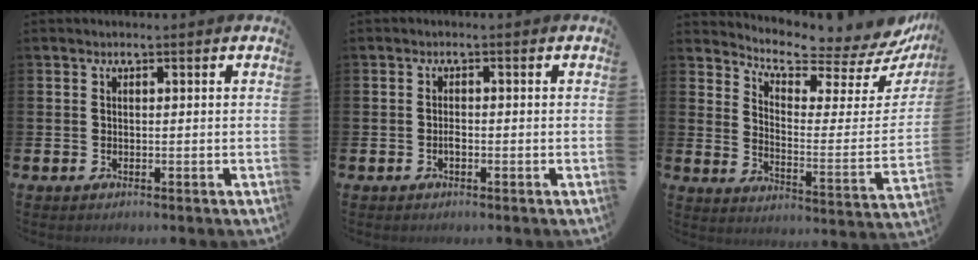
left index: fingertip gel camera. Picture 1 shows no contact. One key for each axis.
{"total": 0.9, "fx": -0.4, "fy": 0.4, "fz": 0.7, "tx": -0.012, "ty": -0.003, "tz": -0.008}
{"total": 6.1, "fx": 5.6, "fy": 1.7, "fz": 1.8, "tx": -0.051, "ty": -0.063, "tz": 0.086}